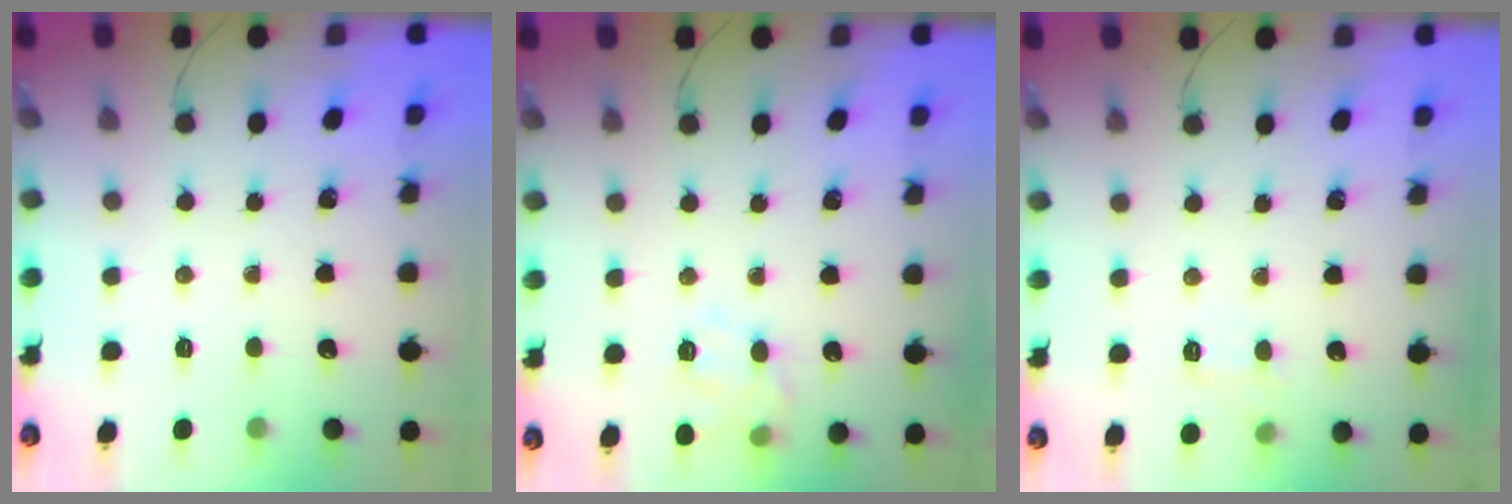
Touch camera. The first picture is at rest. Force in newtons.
{"total": 11.0, "press": 10.9, "slide": 1.4}
{"total": 6.6, "press": 6.3, "slide": 2.0}